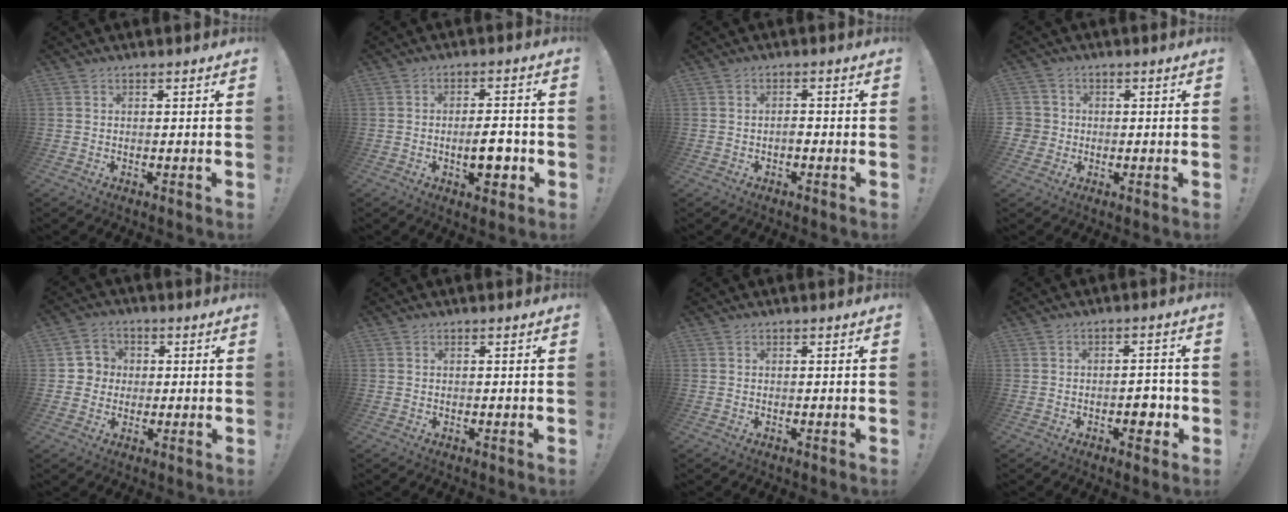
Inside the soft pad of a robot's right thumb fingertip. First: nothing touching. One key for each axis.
{"total": 7.8, "fx": -2.1, "fy": 3.2, "fz": 6.8, "tx": -0.086, "ty": 0.007, "tz": -0.034}
{"total": 1.8, "fx": -0.9, "fy": 1.0, "fz": 1.1, "tx": -0.022, "ty": 0.006, "tz": -0.016}
{"total": 3.8, "fx": -0.4, "fy": 3.7, "fz": 0.9, "tx": -0.008, "ty": 0.007, "tz": -0.007}
{"total": 6.2, "fx": 0.2, "fy": 6.1, "fz": 1.1, "tx": -0.011, "ty": 0.004, "tz": 0.006}
{"total": 0.0}
{"total": 0.0}
{"total": 5.6, "fx": -2.0, "fy": 3.4, "fz": 3.9, "tx": -0.035, "ty": 0.009, "tz": -0.035}